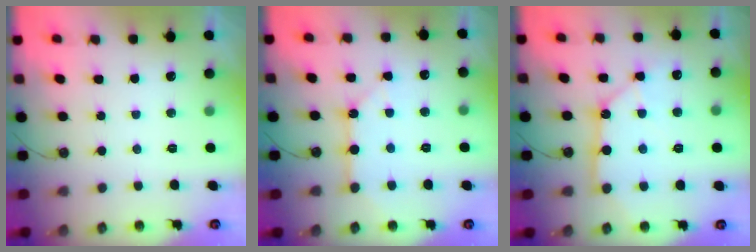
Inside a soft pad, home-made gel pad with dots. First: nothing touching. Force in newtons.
{"total": 6.6, "press": 6.6, "slide": 0.8}
{"total": 11.0, "press": 10.9, "slide": 1.5}